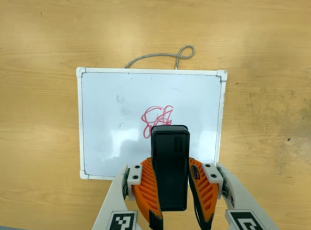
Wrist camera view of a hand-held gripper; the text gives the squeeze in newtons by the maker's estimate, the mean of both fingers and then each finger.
{"total": 8.7, "left": 7.0, "right": 10.4}